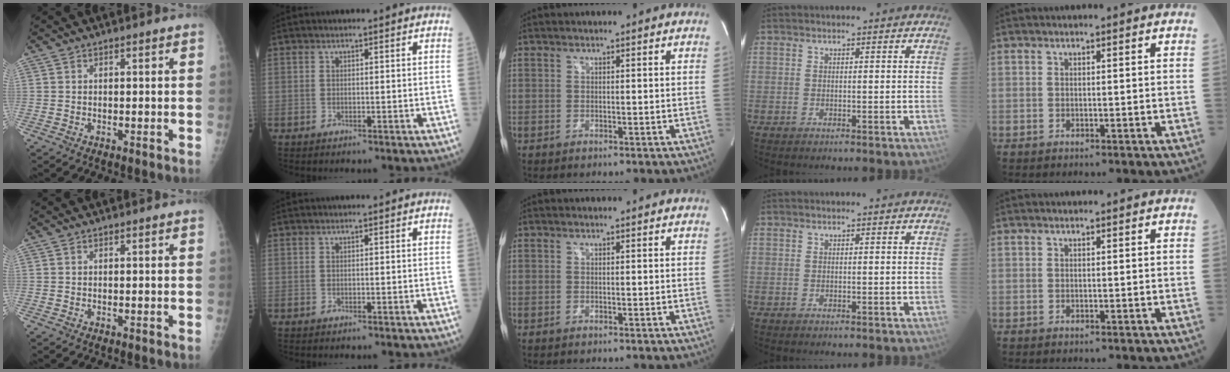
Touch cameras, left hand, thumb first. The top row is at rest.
{}